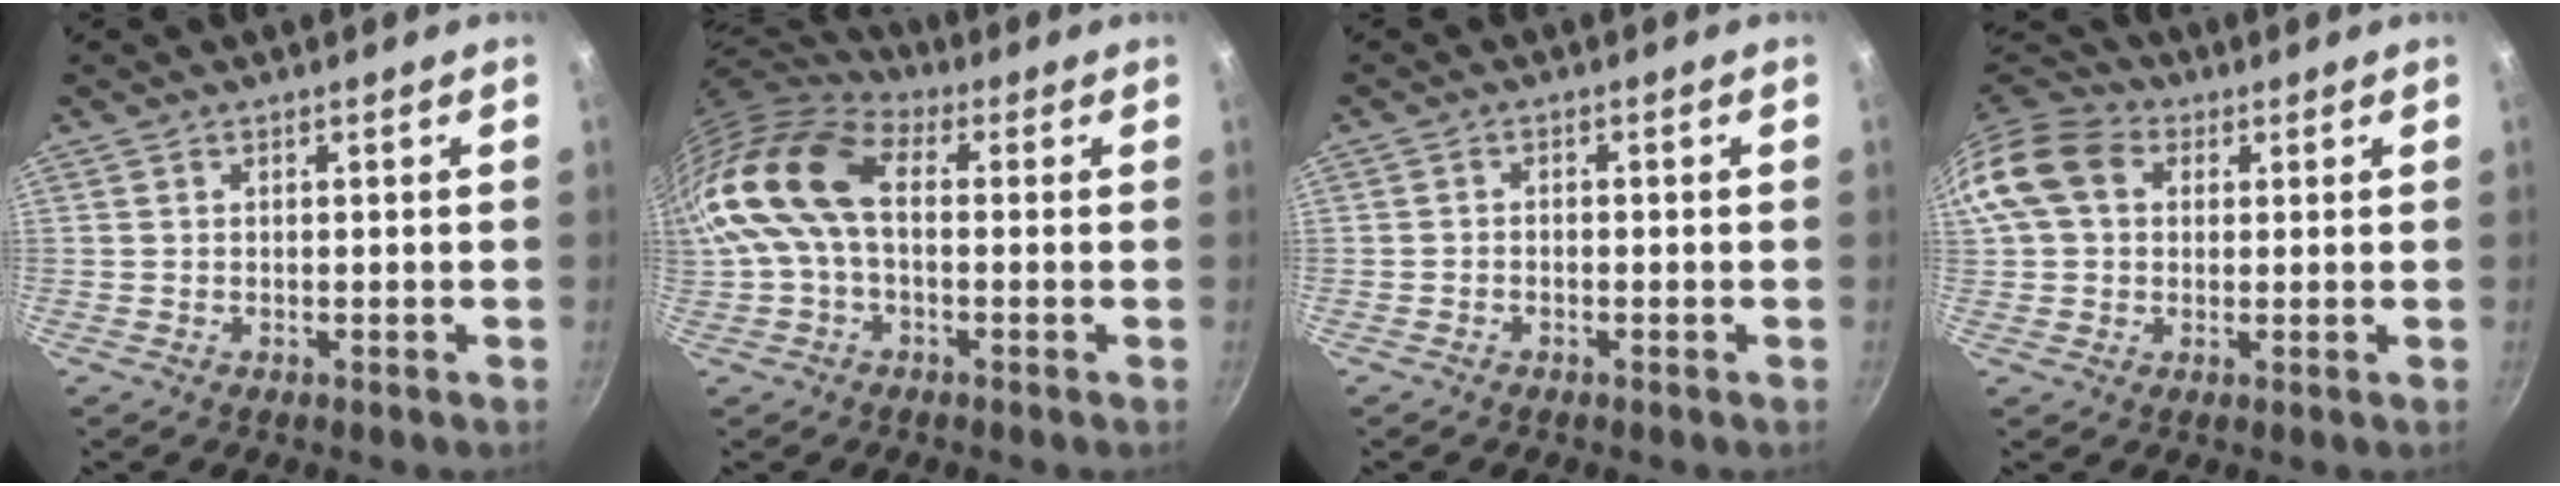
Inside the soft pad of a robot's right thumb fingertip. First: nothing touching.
{"total": 16.2, "force": [1.0, 9.8, 12.8], "torque": [-0.257, 0.026, 0.005]}
{"total": 1.0, "force": [-0.7, 0.5, 0.5], "torque": [-0.013, 0.007, -0.017]}
{"total": 12.1, "force": [2.8, 9.4, 7.1], "torque": [-0.121, 0.022, 0.032]}